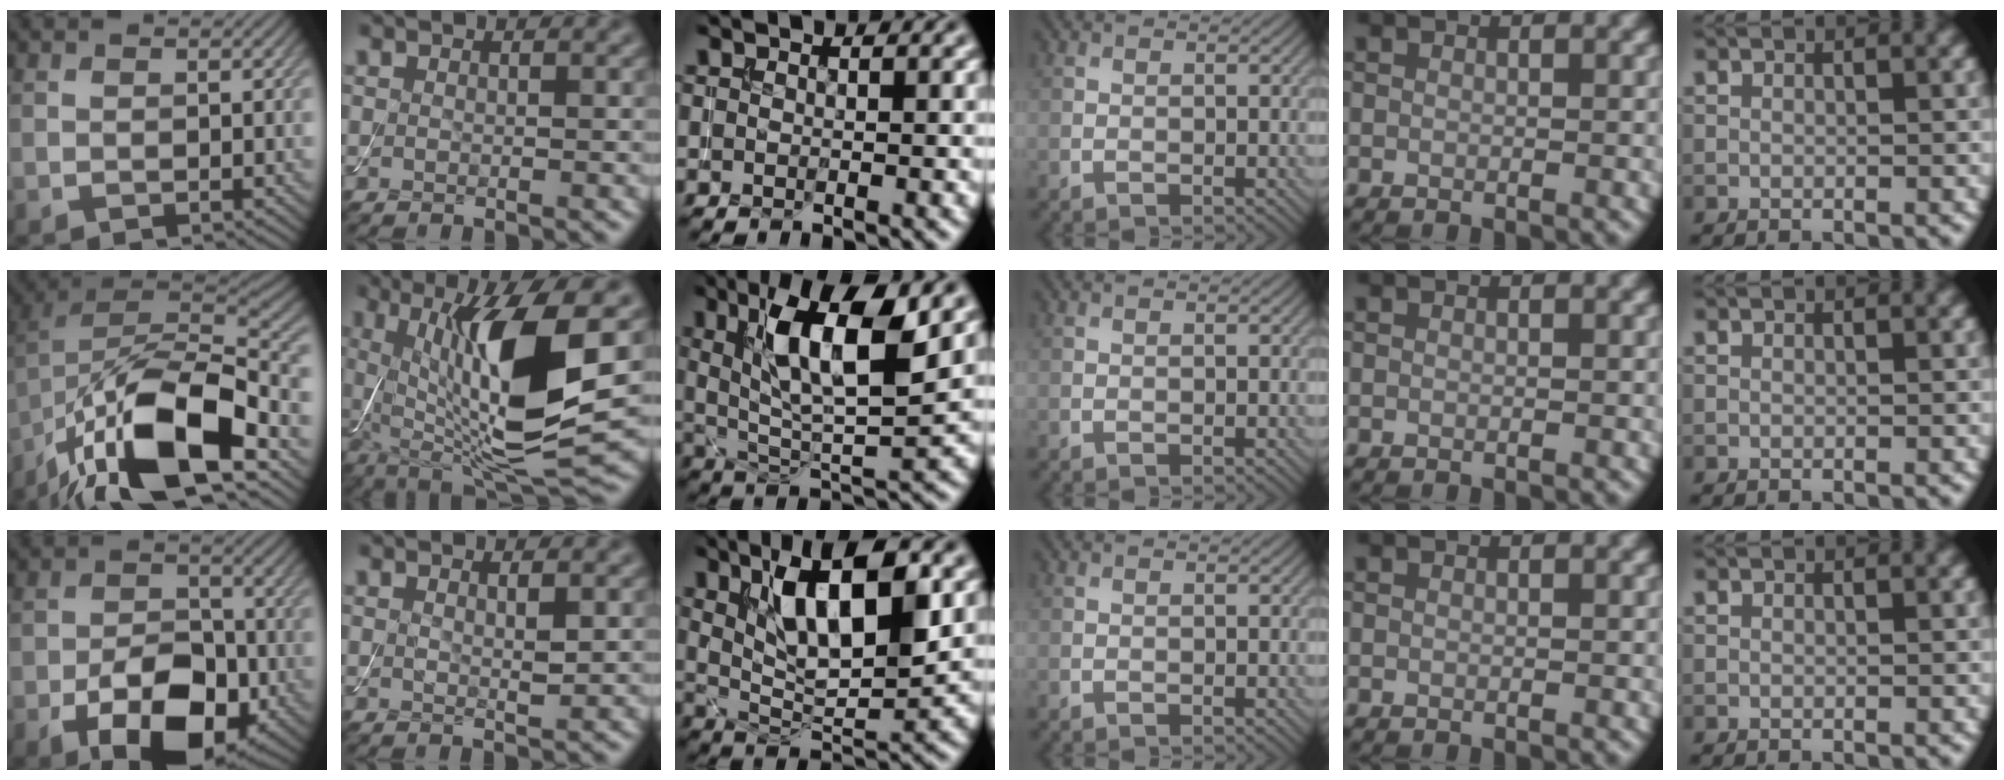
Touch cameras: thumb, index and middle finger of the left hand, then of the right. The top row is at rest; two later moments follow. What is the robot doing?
{"motion": "assemble", "object": "toy tower of hanoi"}